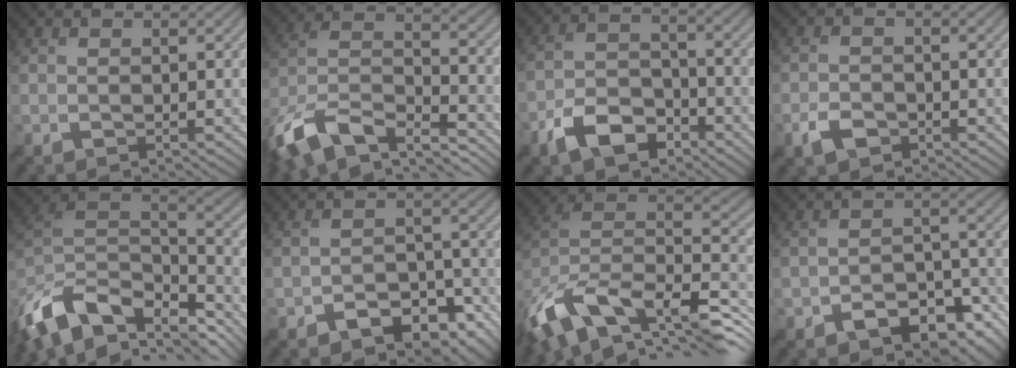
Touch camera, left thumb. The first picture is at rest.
{"total": 15.3, "force": [-10.6, 6.7, 8.8], "torque": [-0.218, -0.017, -0.181]}
{"total": 7.7, "force": [-5.2, 3.8, 4.2], "torque": [-0.078, -0.001, -0.113]}
{"total": 2.9, "force": [-1.9, 1.6, 1.5], "torque": [-0.027, -0.003, -0.040]}
{"total": 15.7, "force": [-9.1, 8.3, 9.7], "torque": [-0.244, -0.022, -0.138]}
{"total": 8.3, "force": [-5.5, 4.1, 4.6], "torque": [-0.064, -0.001, -0.096]}
{"total": 16.5, "force": [-8.0, 9.7, 10.7], "torque": [-0.228, -0.042, -0.121]}
{"total": 9.1, "force": [-5.8, 4.4, 5.4], "torque": [-0.076, -0.003, -0.099]}